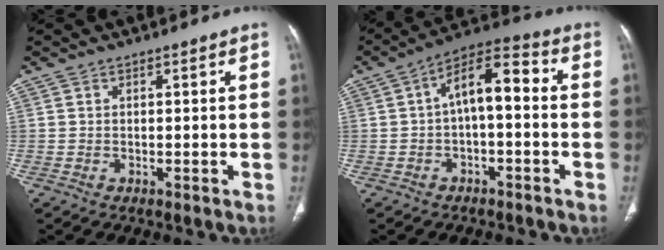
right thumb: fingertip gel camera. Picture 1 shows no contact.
{"total": 9.6, "force": [-0.2, 4.4, 8.5], "torque": [-0.126, 0.046, -0.013]}